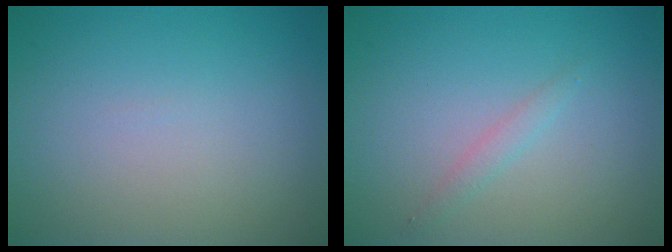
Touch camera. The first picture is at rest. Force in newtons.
{"total": 1.0, "press": 1.0, "slide": 0.0}